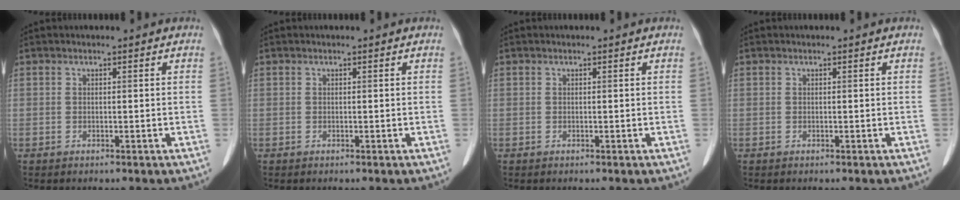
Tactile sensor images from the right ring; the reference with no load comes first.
{"total": 0.0}
{"total": 0.0}
{"total": 0.0}